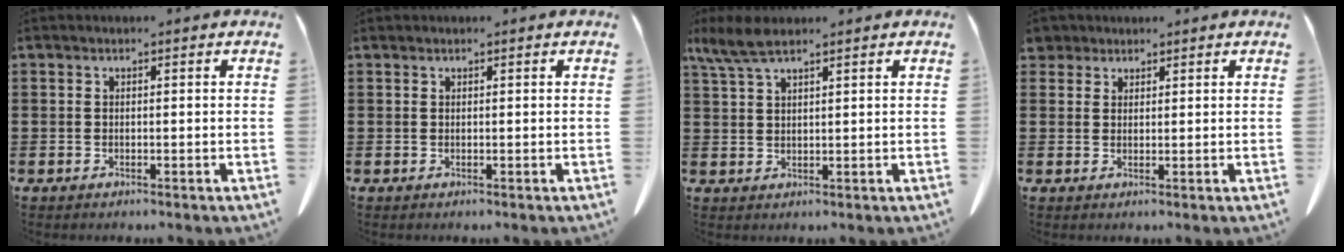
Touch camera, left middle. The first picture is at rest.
{"total": 0.0}
{"total": 4.8, "force": [3.3, 1.2, 3.2], "torque": [-0.077, -0.003, 0.060]}
{"total": 2.6, "force": [2.1, 1.3, 0.5], "torque": [-0.019, 0.007, 0.042]}